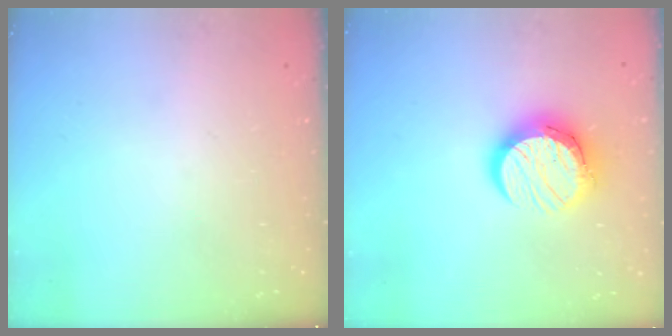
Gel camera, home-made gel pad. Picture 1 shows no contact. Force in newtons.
{"total": 12.4, "press": 12.4, "slide": 0.9}